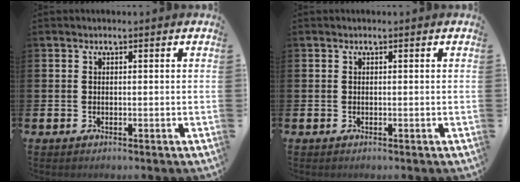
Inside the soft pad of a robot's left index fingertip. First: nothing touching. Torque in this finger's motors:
{"motor_torque": [0.00, 0.00, 0.00, 0.00]}